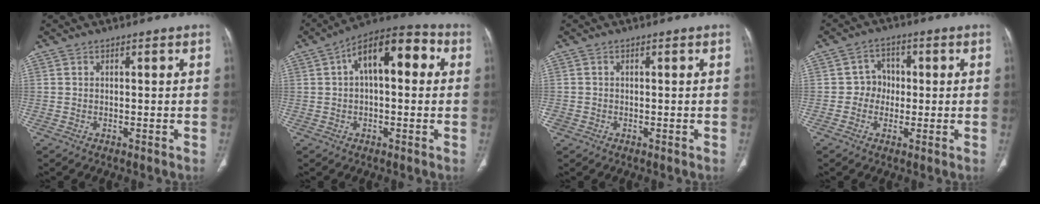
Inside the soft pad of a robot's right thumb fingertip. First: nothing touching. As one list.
[{"total": 14.2, "force": [3.5, 7.0, 11.9], "torque": [-0.161, 0.039, 0.046]}, {"total": 1.2, "force": [-0.4, 1.1, 0.3], "torque": [-0.006, 0.003, -0.006]}, {"total": 4.7, "force": [-0.2, 4.4, 1.6], "torque": [0.009, 0.014, -0.013]}]